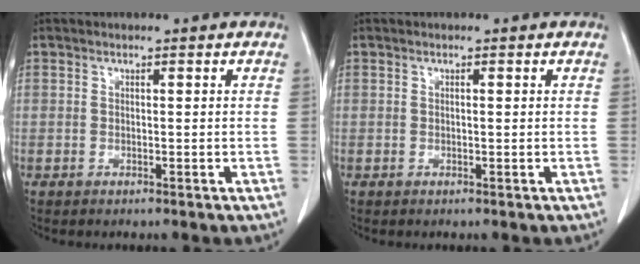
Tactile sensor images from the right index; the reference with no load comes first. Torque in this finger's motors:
{"motor_torque": [-0.05, 0.03, -0.01, 0.01]}